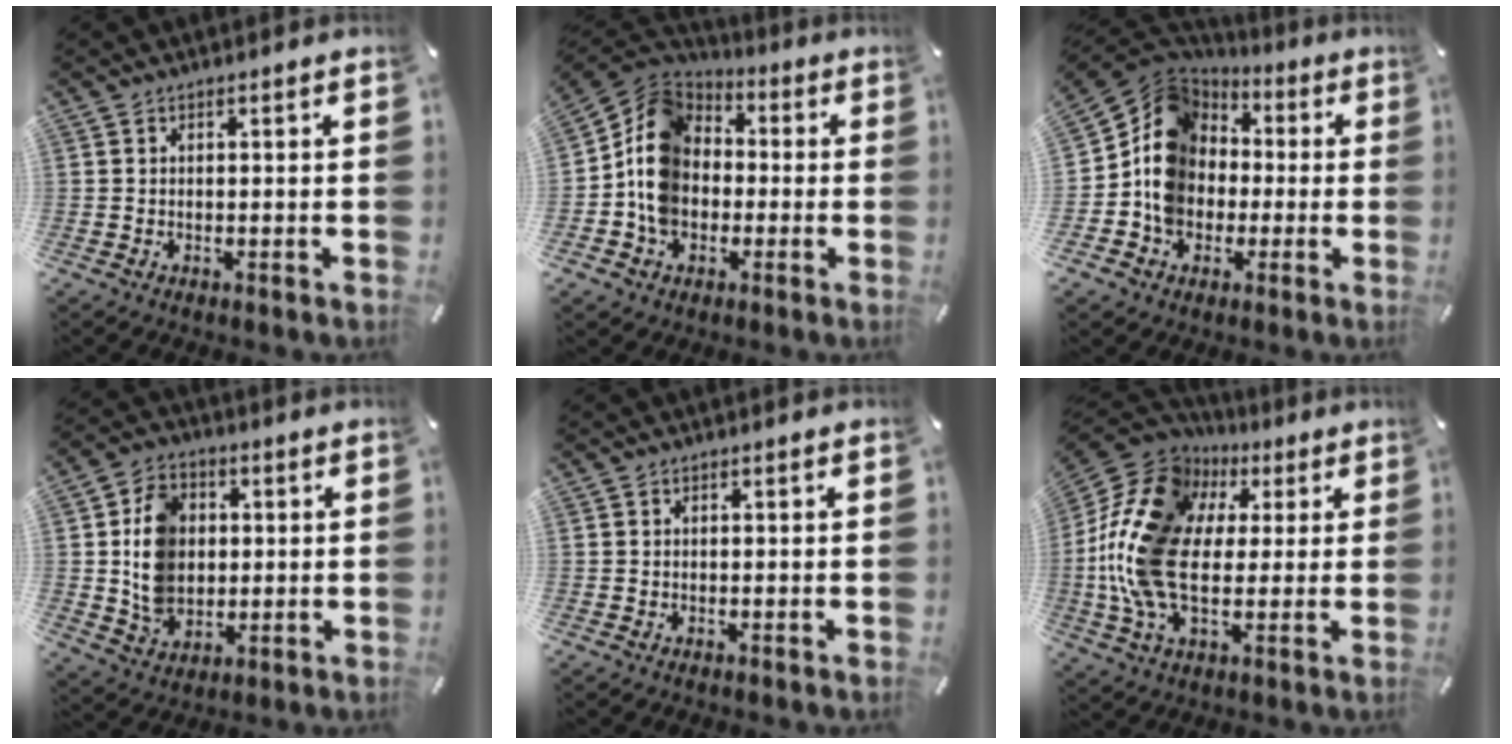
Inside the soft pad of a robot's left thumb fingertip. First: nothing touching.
{"total": 12.8, "force": [-2.3, 11.0, 6.0], "torque": [-0.140, 0.030, -0.044]}
{"total": 13.6, "force": [-1.7, 12.4, 5.3], "torque": [-0.138, 0.009, -0.034]}
{"total": 11.6, "force": [0.8, 9.7, 6.2], "torque": [-0.125, 0.010, 0.015]}
{"total": 0.0}
{"total": 19.0, "force": [0.0, 13.8, 13.1], "torque": [-0.306, 0.003, -0.007]}